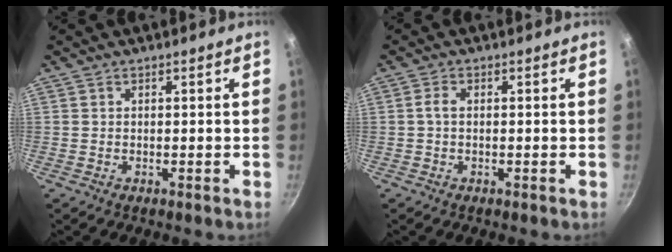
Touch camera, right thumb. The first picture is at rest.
{"total": 1.8, "force": [0.0, 0.5, 1.7], "torque": [-0.047, 0.006, -0.004]}